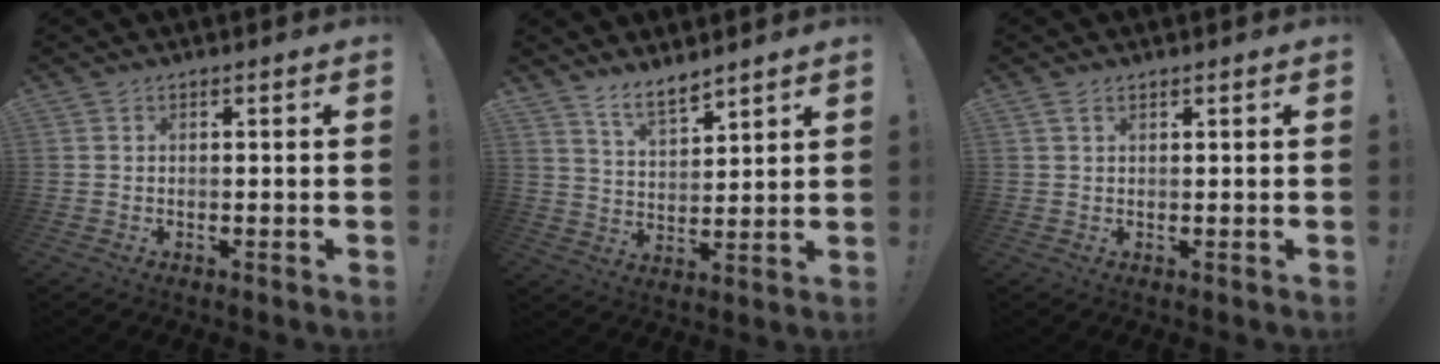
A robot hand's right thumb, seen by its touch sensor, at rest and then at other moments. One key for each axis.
{"total": 7.8, "fx": 6.8, "fy": 2.5, "fz": 3.0, "tx": -0.058, "ty": -0.047, "tz": 0.128}
{"total": 1.5, "fx": 0.9, "fy": 0.4, "fz": 1.2, "tx": -0.024, "ty": 0.002, "tz": 0.016}